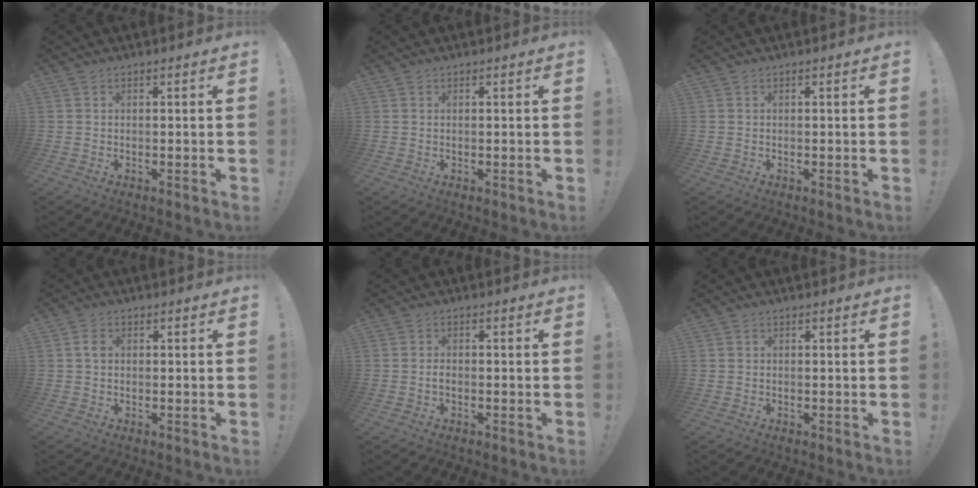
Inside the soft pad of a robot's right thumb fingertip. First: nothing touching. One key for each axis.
{"total": 0.0}
{"total": 0.0}
{"total": 2.3, "fx": 0.2, "fy": 1.6, "fz": 1.7, "tx": -0.025, "ty": 0.004, "tz": 0.002}
{"total": 1.2, "fx": -0.8, "fy": 0.7, "fz": 0.6, "tx": -0.018, "ty": 0.008, "tz": -0.014}
{"total": 0.8, "fx": -0.1, "fy": 0.7, "fz": -0.4, "tx": 0.009, "ty": 0.001, "tz": -0.003}